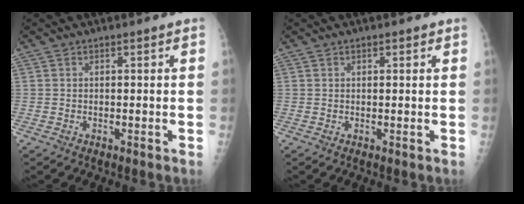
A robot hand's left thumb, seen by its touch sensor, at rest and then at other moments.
{"total": 1.1, "force": [0.7, 0.5, 0.7], "torque": [-0.004, -0.001, 0.008]}